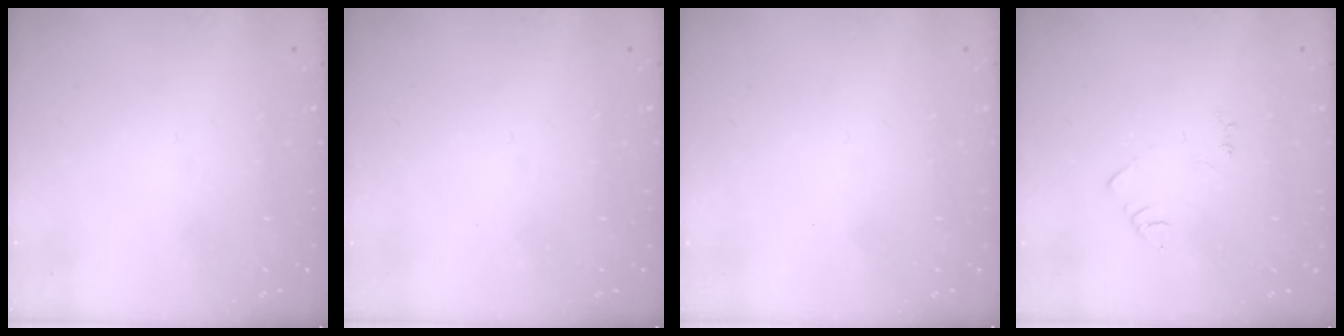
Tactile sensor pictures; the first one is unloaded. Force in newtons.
{"total": 0.0}
{"total": 1.8, "press": 1.8, "slide": 0.2}
{"total": 2.7, "press": 2.7, "slide": 0.4}